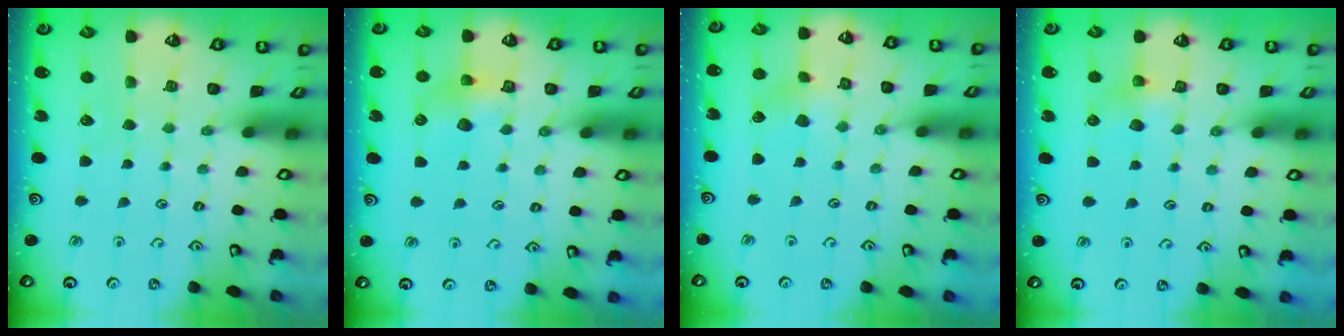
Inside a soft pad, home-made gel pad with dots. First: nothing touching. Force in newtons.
{"total": 6.6, "press": 6.5, "slide": 0.8}
{"total": 3.4, "press": 3.4, "slide": 0.4}
{"total": 4.4, "press": 4.4, "slide": 0.3}